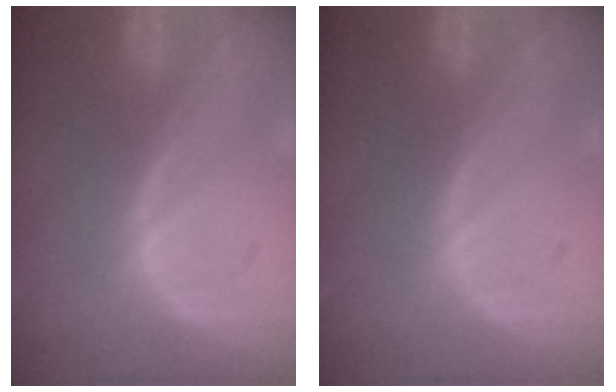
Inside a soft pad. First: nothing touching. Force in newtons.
{"total": 0.0}